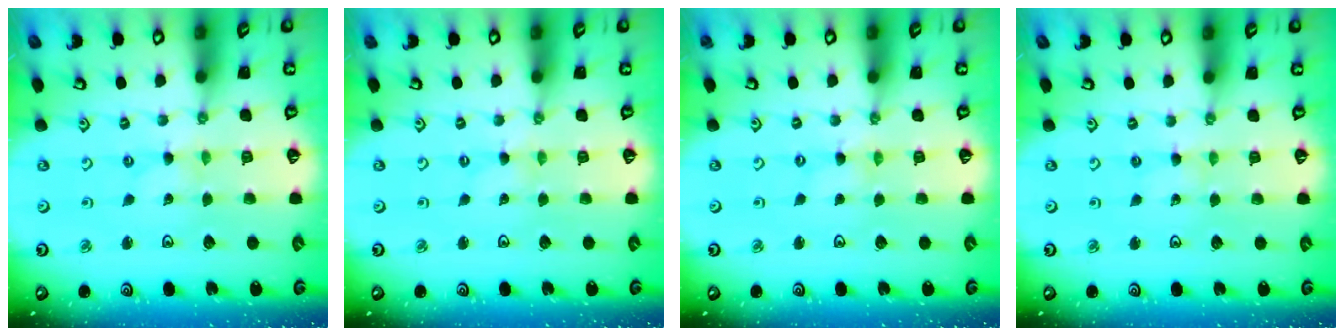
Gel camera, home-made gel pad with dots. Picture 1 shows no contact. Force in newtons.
{"total": 0.0}
{"total": 0.0}
{"total": 1.3, "press": 1.3, "slide": 0.2}